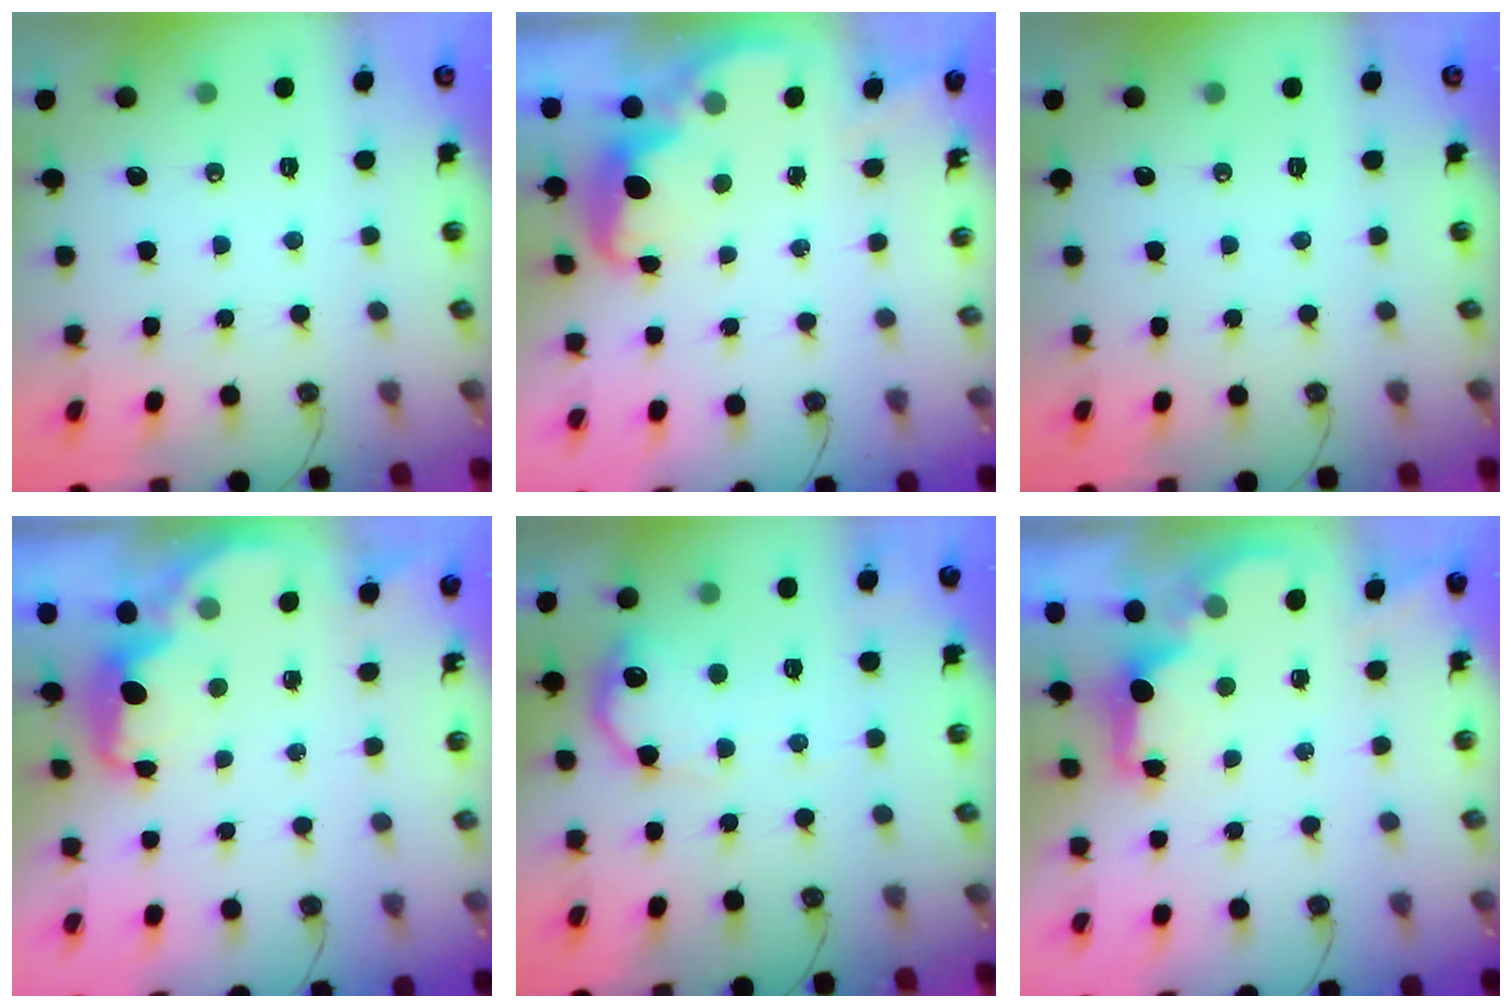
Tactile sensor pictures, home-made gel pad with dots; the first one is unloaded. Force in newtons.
{"total": 2.5, "press": 2.5, "slide": 0.4}
{"total": 0.0}
{"total": 2.1, "press": 2.0, "slide": 0.7}
{"total": 13.2, "press": 13.2, "slide": 0.4}
{"total": 2.1, "press": 1.9, "slide": 0.8}